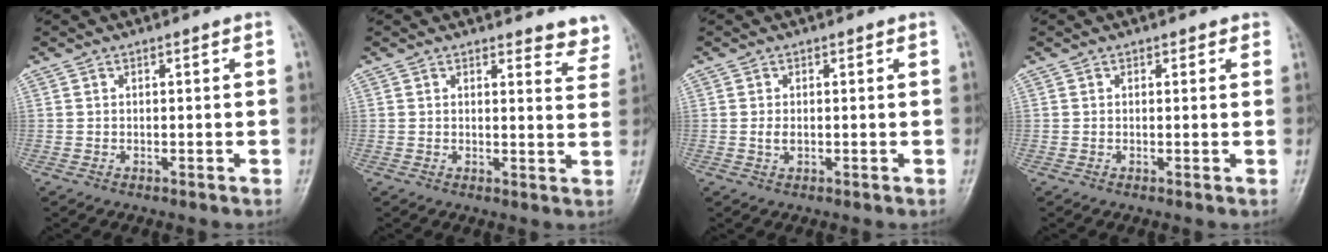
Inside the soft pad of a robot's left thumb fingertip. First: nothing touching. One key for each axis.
{"total": 5.2, "fx": 4.9, "fy": 1.6, "fz": 0.8, "tx": 0.021, "ty": -0.036, "tz": 0.035}
{"total": 1.4, "fx": 0.0, "fy": 0.9, "fz": 1.1, "tx": -0.022, "ty": -0.002, "tz": -0.001}
{"total": 1.1, "fx": 0.7, "fy": 0.8, "fz": 0.3, "tx": 0.012, "ty": -0.003, "tz": 0.003}